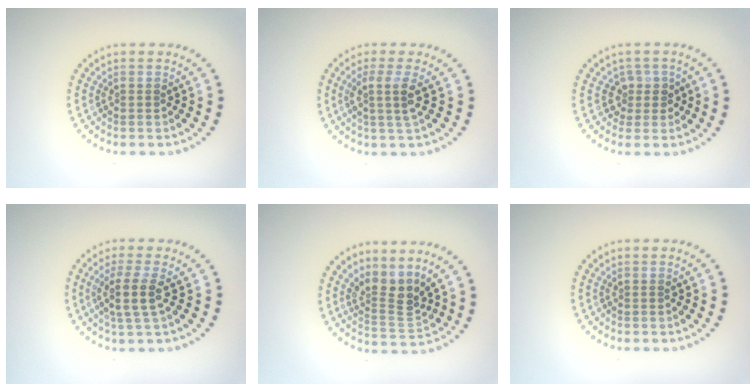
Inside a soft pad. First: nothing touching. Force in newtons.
{"total": 2.4, "press": 1.8, "slide": 1.6}
{"total": 2.0, "press": 1.5, "slide": 1.2}
{"total": 2.9, "press": 2.4, "slide": 1.6}
{"total": 3.3, "press": 2.3, "slide": 2.3}
{"total": 0.0}